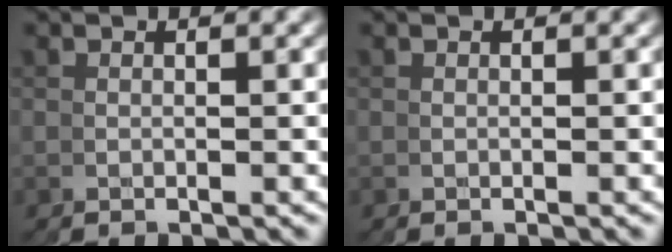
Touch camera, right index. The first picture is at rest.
{"total": 0.0}